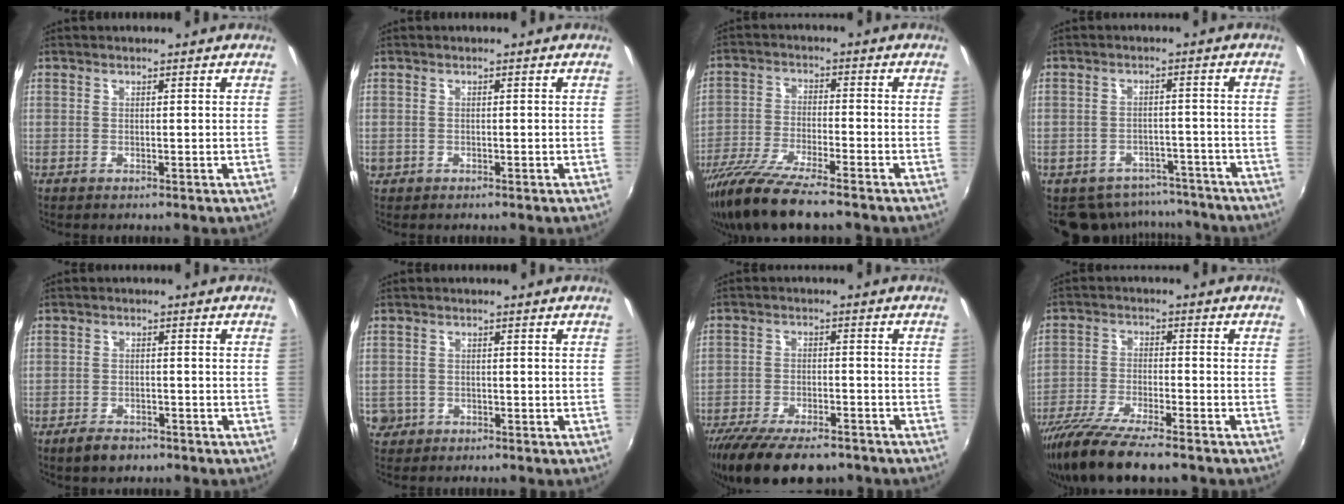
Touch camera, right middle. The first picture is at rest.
{"total": 1.2, "force": [-0.5, 1.1, 0.3], "torque": [-0.009, -0.003, -0.009]}
{"total": 12.6, "force": [-9.9, 1.7, 7.5], "torque": [-0.162, -0.035, -0.185]}
{"total": 10.0, "force": [-8.3, 5.2, 1.9], "torque": [-0.042, 0.012, -0.099]}
{"total": 4.1, "force": [-3.0, 2.1, 1.8], "torque": [-0.048, -0.002, -0.048]}
{"total": 4.0, "force": [-1.4, 3.6, 1.1], "torque": [-0.037, 0.001, -0.021]}
{"total": 15.6, "force": [-12.1, 5.2, 8.4], "torque": [-0.177, -0.040, -0.194]}
{"total": 13.8, "force": [-11.1, 2.2, 7.9], "torque": [-0.172, -0.040, -0.199]}